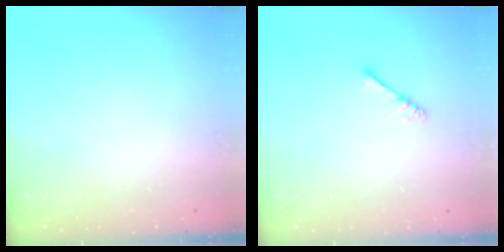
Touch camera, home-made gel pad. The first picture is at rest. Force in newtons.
{"total": 2.5, "press": 2.5, "slide": 0.4}